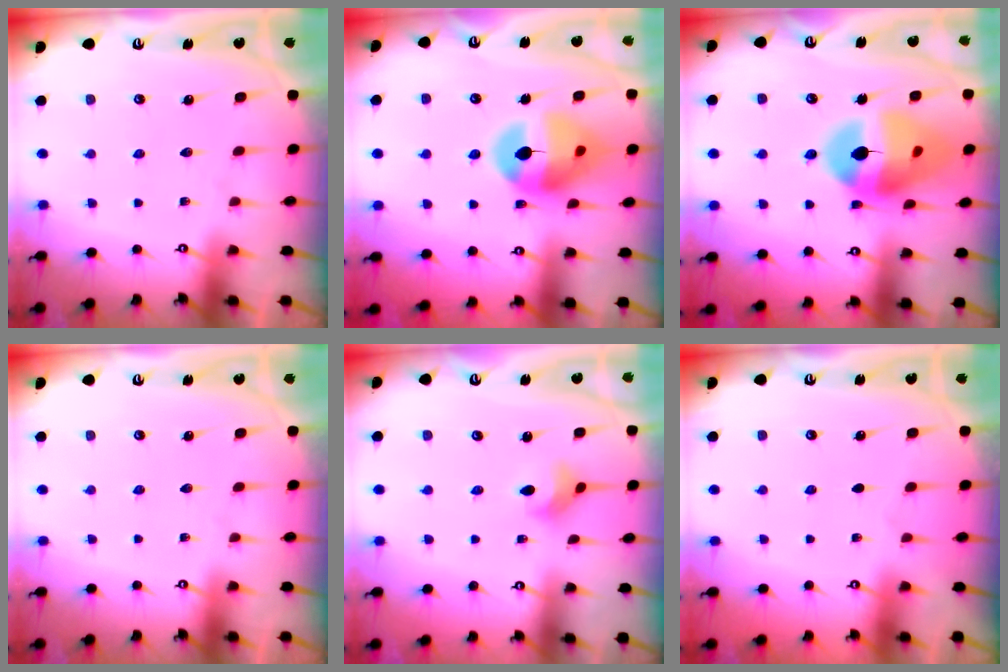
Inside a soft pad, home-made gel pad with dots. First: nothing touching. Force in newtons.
{"total": 13.8, "press": 13.7, "slide": 1.5}
{"total": 17.1, "press": 17.0, "slide": 2.0}
{"total": 0.0}
{"total": 4.1, "press": 4.0, "slide": 0.8}
{"total": 0.0}